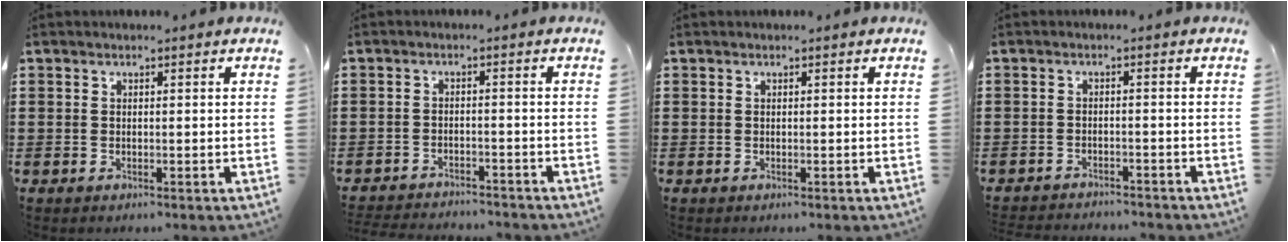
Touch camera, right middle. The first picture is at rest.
{"total": 2.8, "force": [-2.8, 0.1, 0.1], "torque": [-0.008, -0.004, -0.058]}
{"total": 0.0}
{"total": 2.1, "force": [-2.1, 0.1, 0.0], "torque": [-0.008, -0.003, -0.045]}